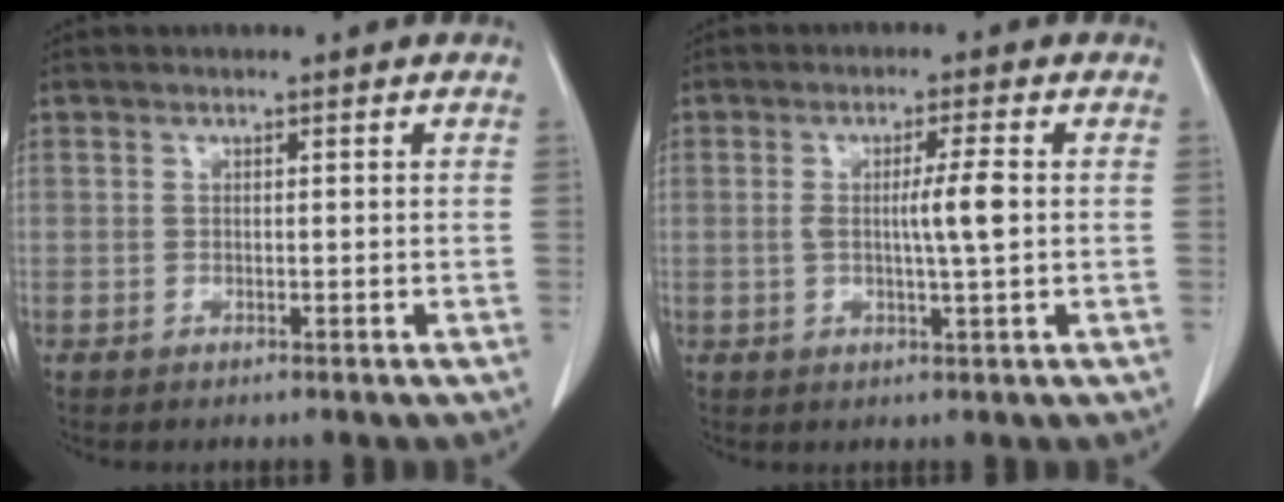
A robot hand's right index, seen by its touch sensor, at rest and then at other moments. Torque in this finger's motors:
{"motor_torque": [0.30, -0.03, 0.17, 0.05]}